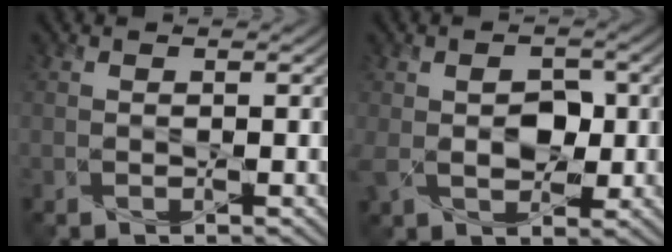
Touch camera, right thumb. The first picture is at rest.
{"total": 5.2, "force": [-0.1, 3.9, 3.5], "torque": [-0.067, -0.005, 0.001]}